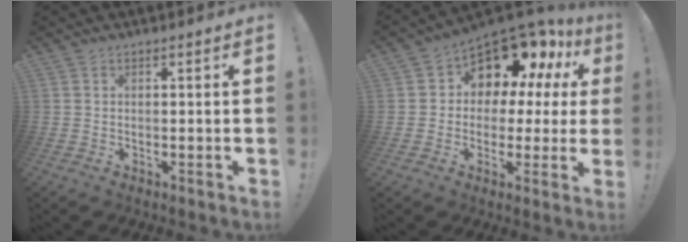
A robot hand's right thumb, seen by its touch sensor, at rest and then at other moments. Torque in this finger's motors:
{"motor_torque": [1.68, 2.54, 0.83, -0.56, 0.01]}